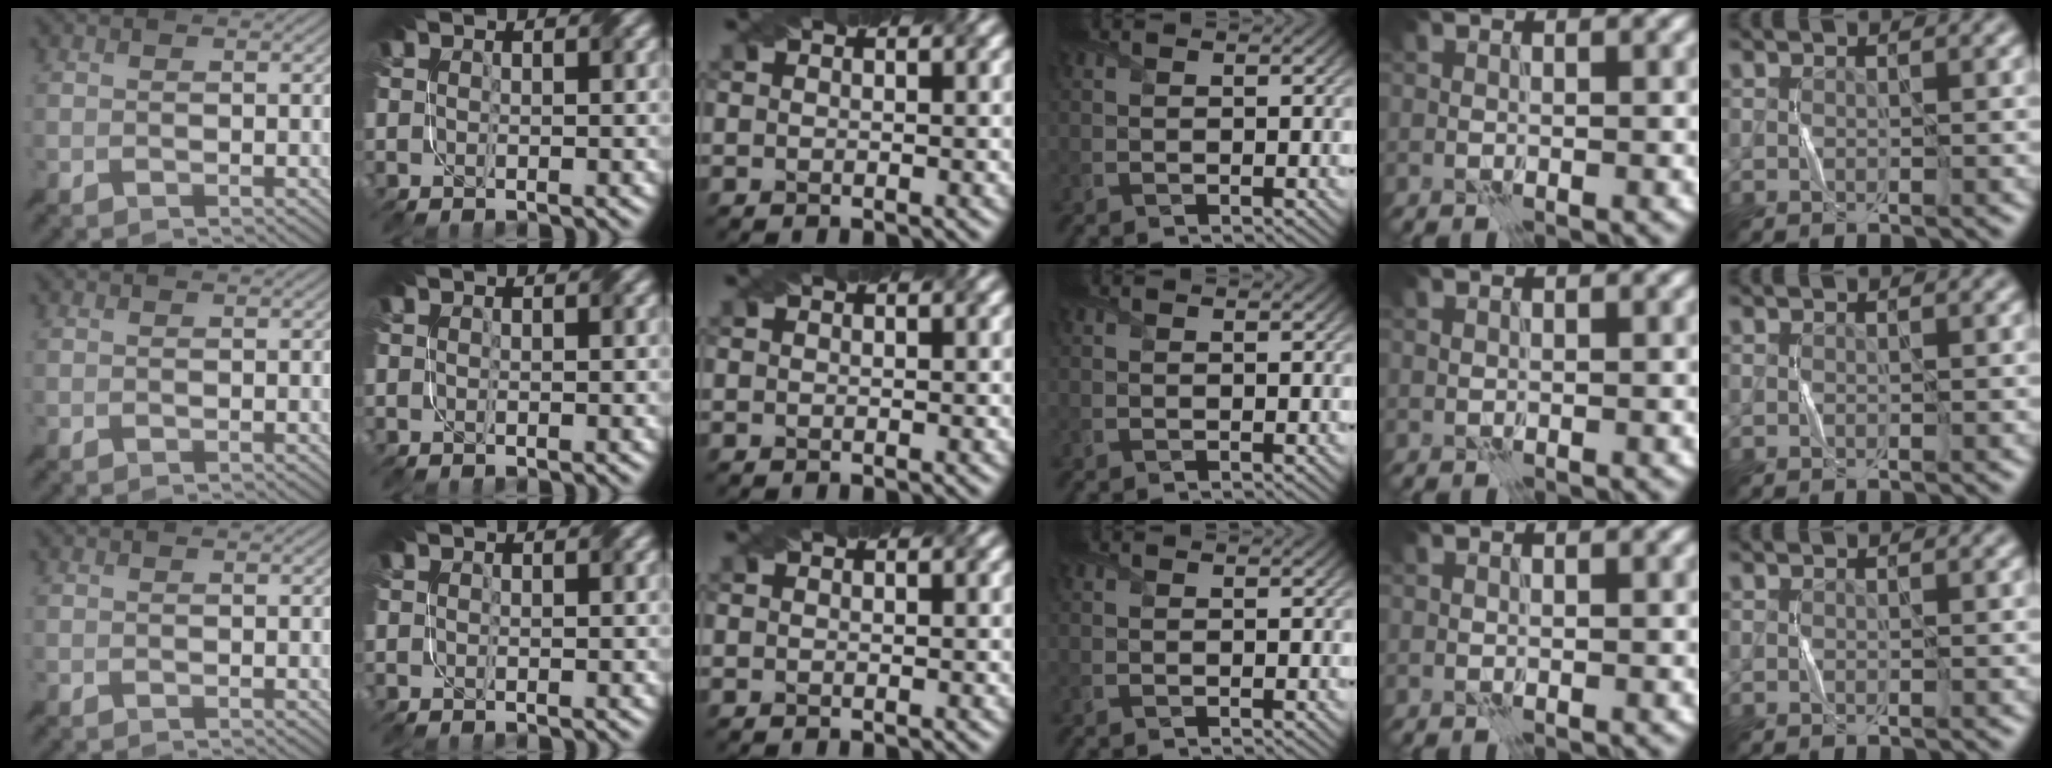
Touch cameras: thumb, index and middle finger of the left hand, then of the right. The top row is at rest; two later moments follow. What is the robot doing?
{"motion": "fold", "object": "coffee filter"}